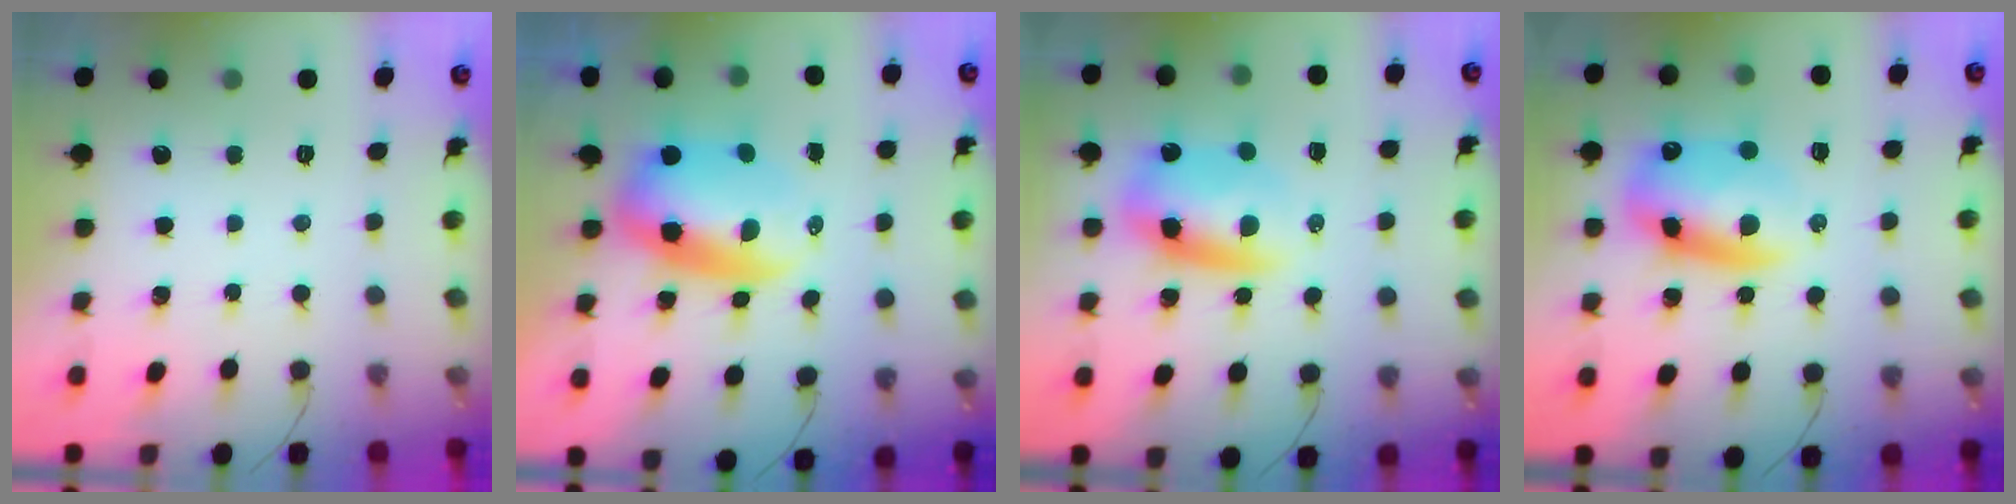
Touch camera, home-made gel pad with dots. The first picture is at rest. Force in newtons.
{"total": 8.2, "press": 7.9, "slide": 2.0}
{"total": 9.2, "press": 9.0, "slide": 2.0}
{"total": 12.1, "press": 11.7, "slide": 3.0}